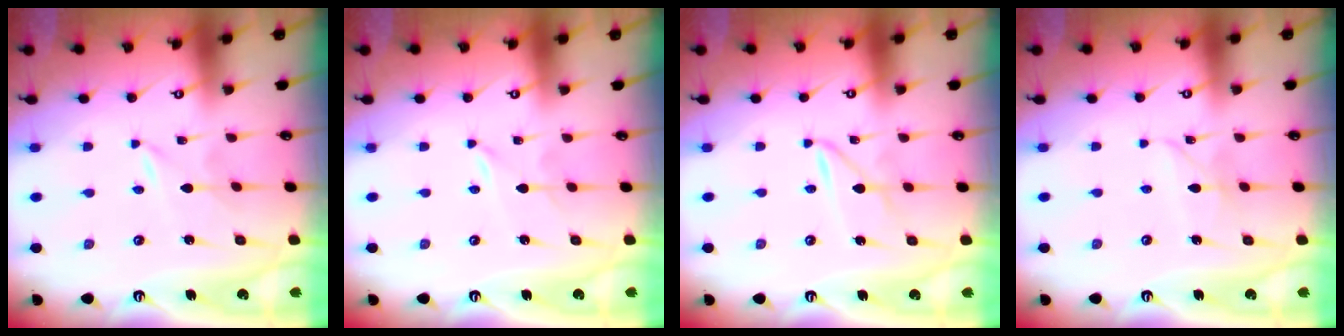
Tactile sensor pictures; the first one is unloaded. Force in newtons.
{"total": 0.0}
{"total": 2.6, "press": 2.6, "slide": 0.2}
{"total": 3.3, "press": 3.3, "slide": 0.3}